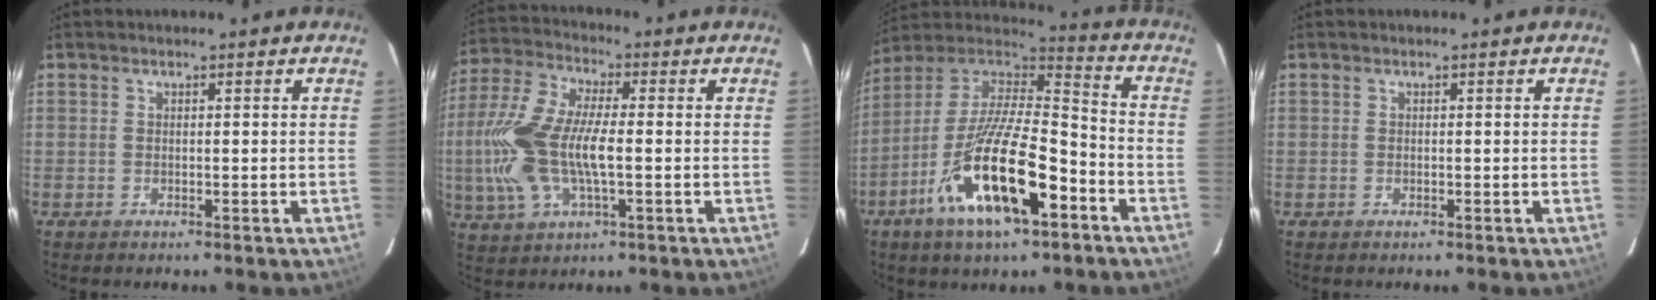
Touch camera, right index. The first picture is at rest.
{"total": 16.4, "force": [-1.6, 7.2, 14.6], "torque": [-0.321, 0.004, -0.032]}
{"total": 22.3, "force": [-10.4, 7.1, 18.4], "torque": [-0.339, -0.035, -0.189]}
{"total": 0.0}